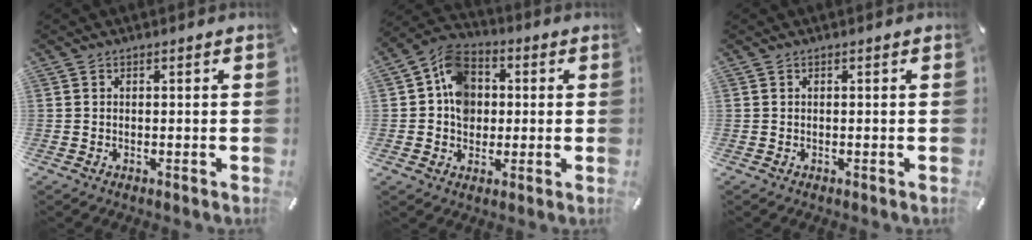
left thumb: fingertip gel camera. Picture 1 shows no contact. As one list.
[{"total": 10.1, "force": [0.6, 8.6, 5.2], "torque": [-0.094, 0.014, 0.014]}, {"total": 0.0}]